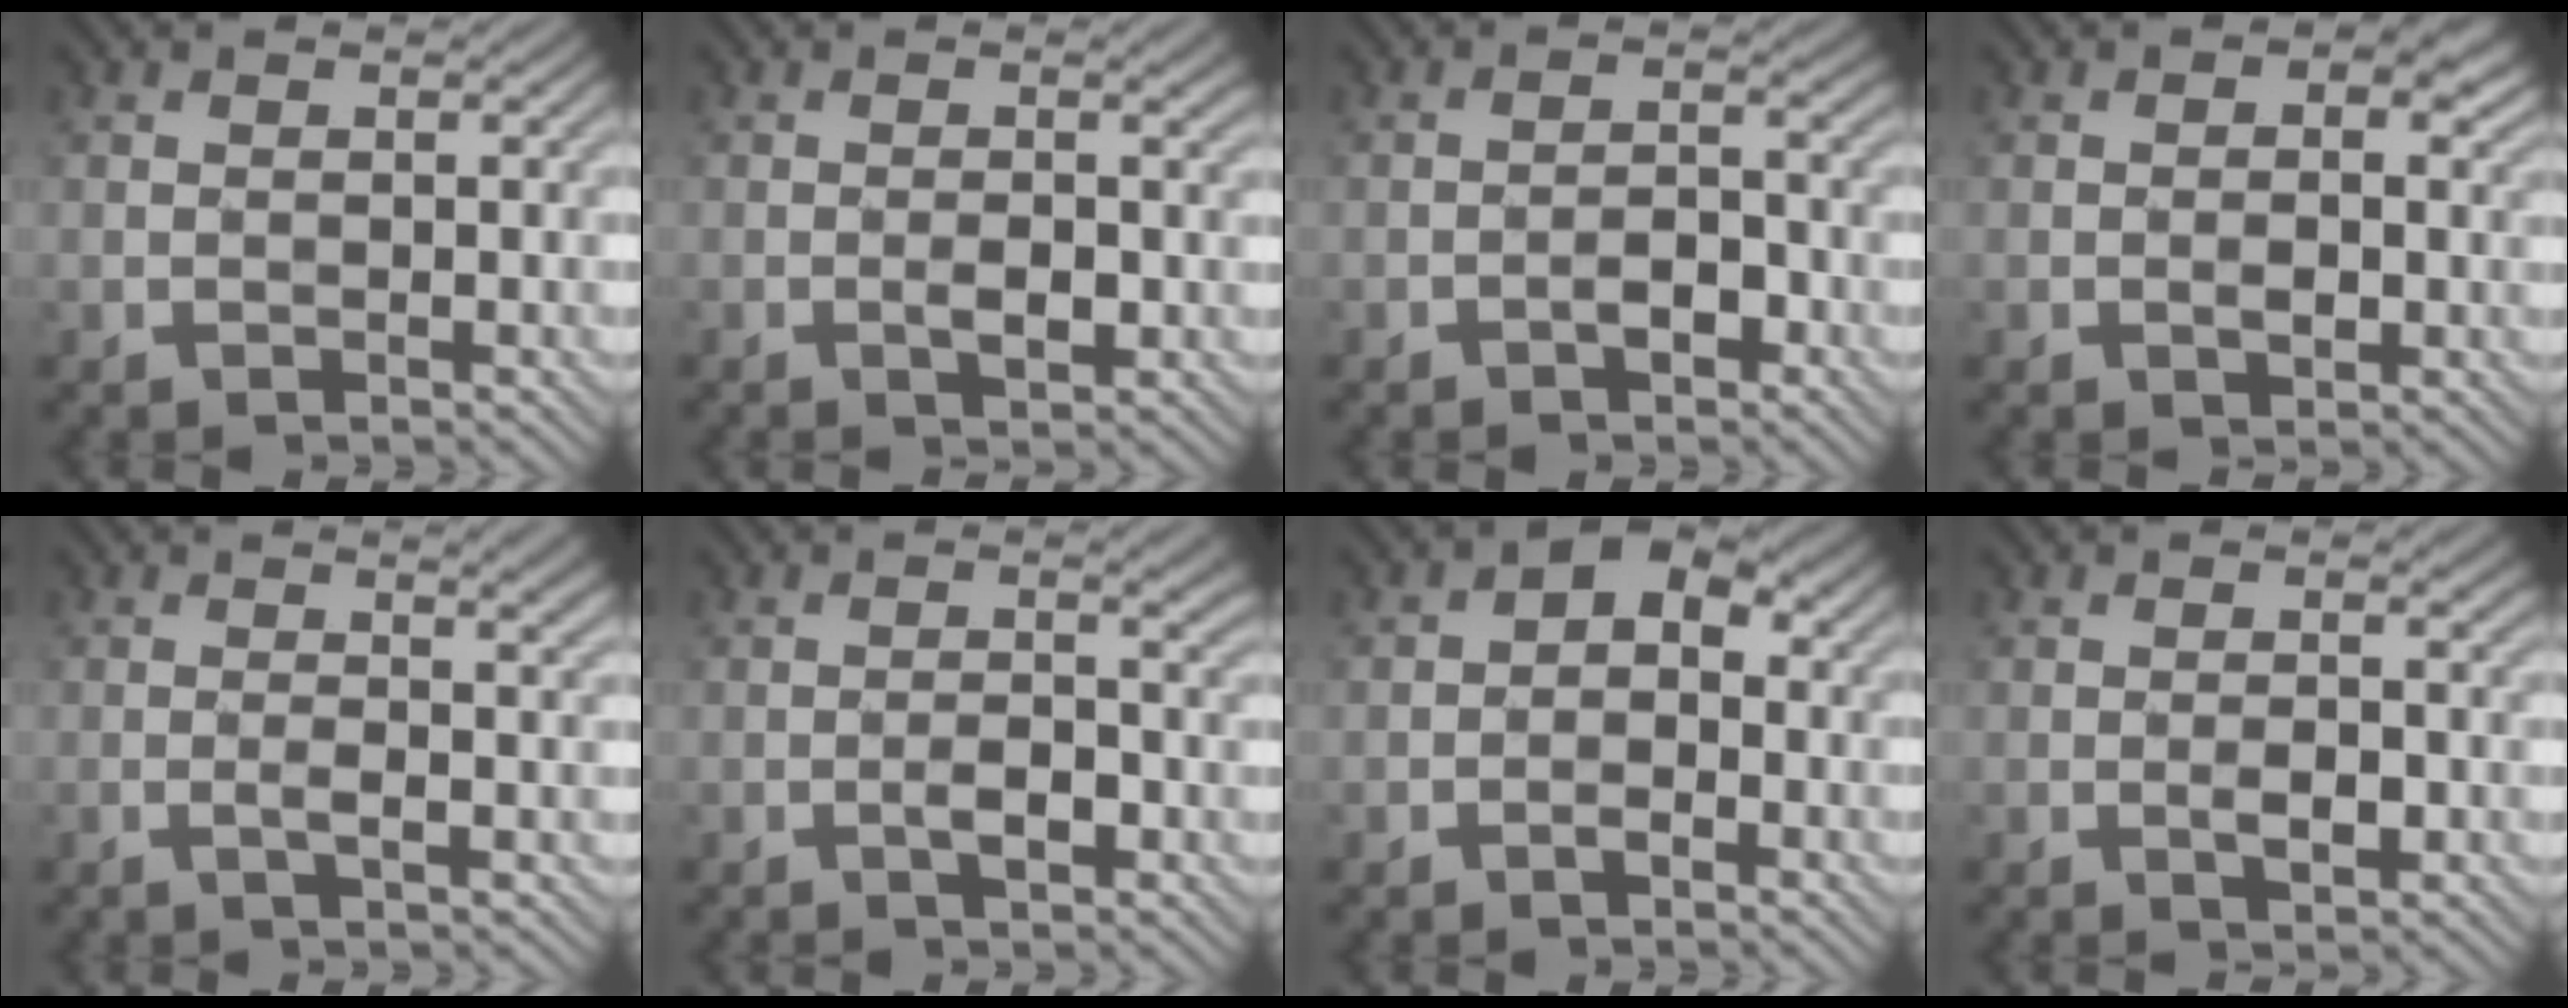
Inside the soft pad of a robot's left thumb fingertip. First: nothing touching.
{"total": 2.5, "force": [-0.5, 0.5, 2.4], "torque": [-0.042, 0.001, -0.007]}
{"total": 2.6, "force": [-1.7, 1.1, 1.6], "torque": [-0.024, 0.009, -0.030]}
{"total": 4.1, "force": [0.2, 2.6, 3.1], "torque": [-0.040, -0.004, 0.005]}
{"total": 3.8, "force": [0.2, 0.3, 3.8], "torque": [-0.059, 0.013, -0.001]}
{"total": 2.8, "force": [-1.0, 0.5, 2.5], "torque": [-0.047, 0.004, -0.015]}
{"total": 4.6, "force": [-0.2, 2.9, 3.6], "torque": [-0.041, 0.011, -0.012]}
{"total": 1.9, "force": [-0.6, 0.6, 1.7], "torque": [-0.028, 0.003, -0.009]}